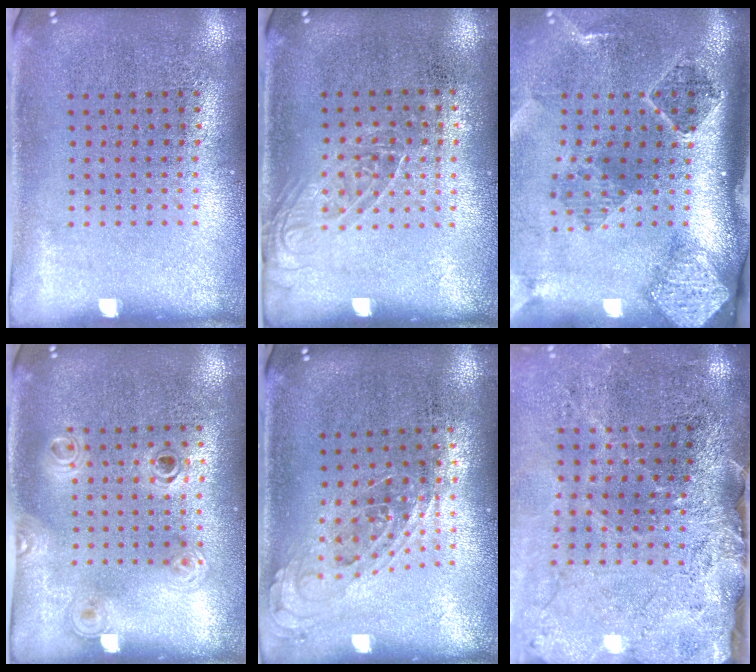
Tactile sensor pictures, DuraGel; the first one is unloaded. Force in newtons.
{"total": 1.2, "press": 1.1, "slide": 0.7}
{"total": 2.8, "press": 1.9, "slide": 2.1}
{"total": 1.2, "press": 1.0, "slide": 0.6}
{"total": 0.8, "press": 0.7, "slide": 0.3}
{"total": 3.9, "press": 3.1, "slide": 2.4}